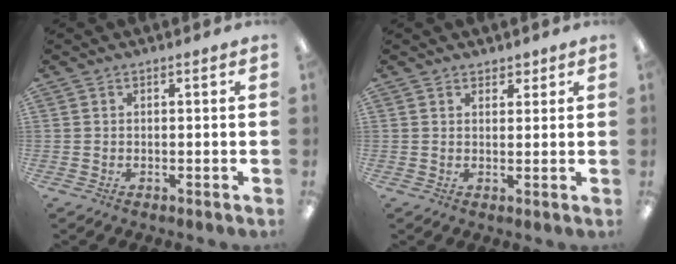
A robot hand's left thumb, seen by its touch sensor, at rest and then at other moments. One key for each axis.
{"total": 2.1, "fx": 1.7, "fy": 1.2, "fz": 0.3, "tx": 0.000, "ty": -0.003, "tz": 0.031}